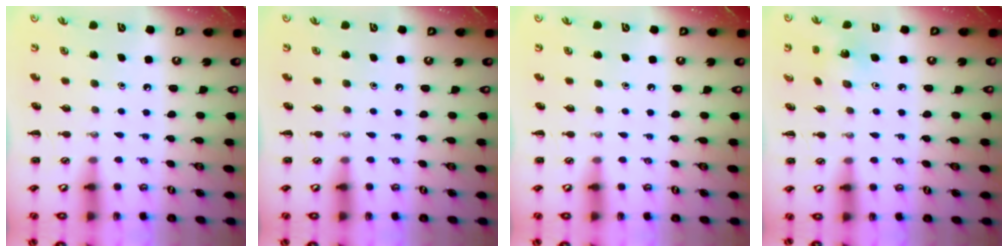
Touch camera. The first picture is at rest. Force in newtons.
{"total": 0.0}
{"total": 0.0}
{"total": 1.8, "press": 1.6, "slide": 0.7}